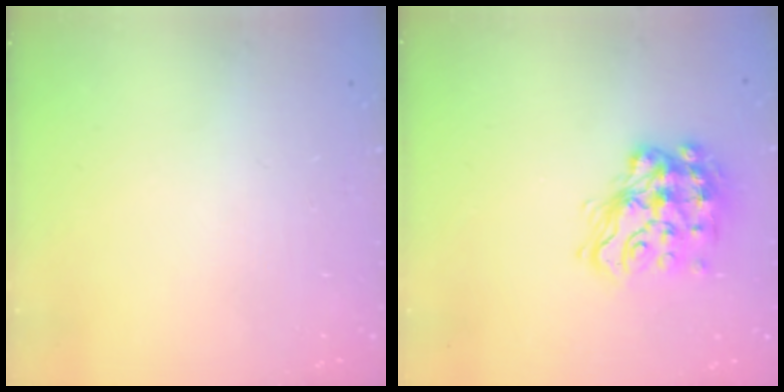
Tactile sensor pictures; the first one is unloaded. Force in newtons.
{"total": 15.6, "press": 15.5, "slide": 1.7}